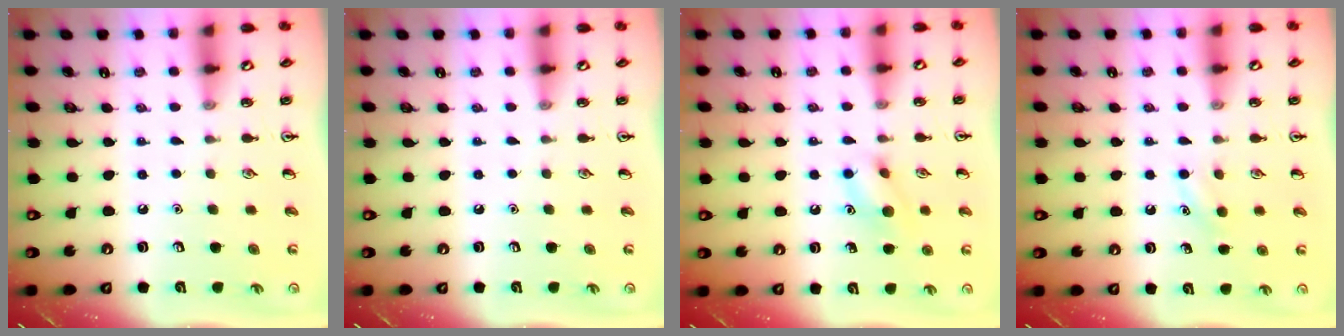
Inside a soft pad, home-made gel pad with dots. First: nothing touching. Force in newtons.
{"total": 0.0}
{"total": 9.6, "press": 9.5, "slide": 0.7}
{"total": 4.9, "press": 4.7, "slide": 1.3}